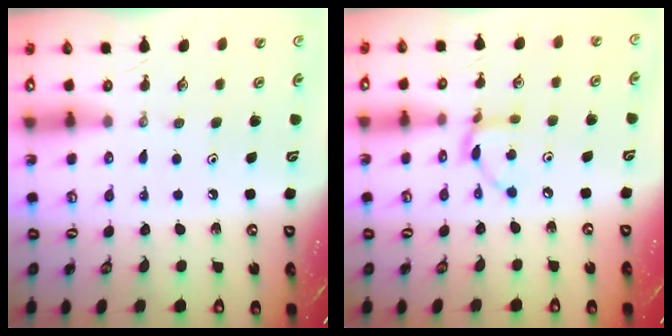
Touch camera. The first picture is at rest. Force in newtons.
{"total": 7.0, "press": 7.0, "slide": 0.3}